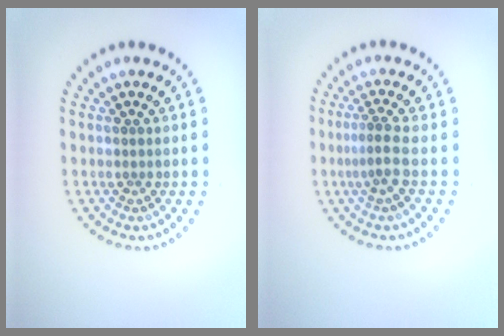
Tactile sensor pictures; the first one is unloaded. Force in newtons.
{"total": 1.9, "press": 1.4, "slide": 1.4}